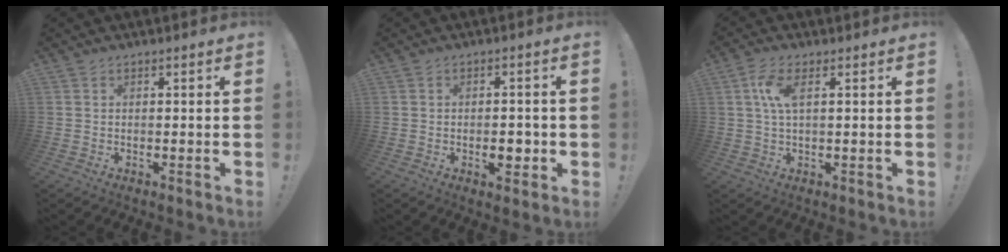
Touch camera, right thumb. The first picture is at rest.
{"total": 4.1, "force": [-1.4, 2.3, 3.1], "torque": [-0.041, 0.006, -0.024]}
{"total": 6.0, "force": [1.8, 2.3, 5.2], "torque": [-0.108, 0.001, 0.031]}